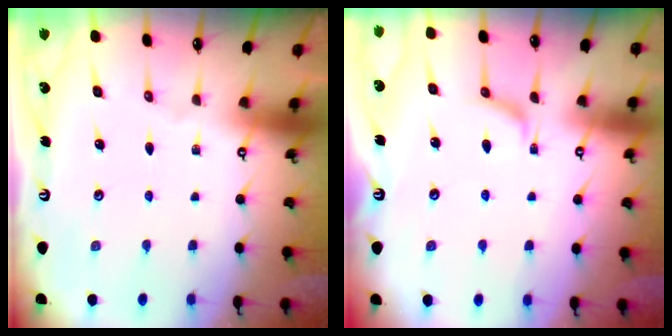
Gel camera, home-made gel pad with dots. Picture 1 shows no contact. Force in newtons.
{"total": 1.3, "press": 1.2, "slide": 0.5}